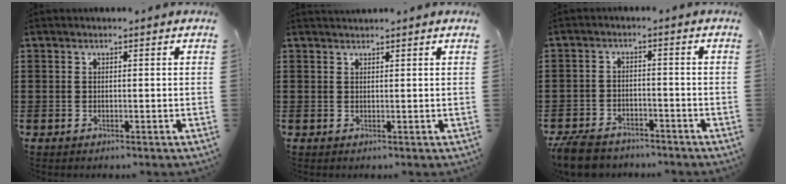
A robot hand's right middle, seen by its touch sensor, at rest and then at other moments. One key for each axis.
{"total": 1.0, "fx": 1.0, "fy": 0.1, "fz": -0.1, "tx": -0.001, "ty": -0.001, "tz": 0.019}
{"total": 5.0, "fx": -4.7, "fy": 1.2, "fz": 1.2, "tx": -0.038, "ty": 0.002, "tz": -0.097}